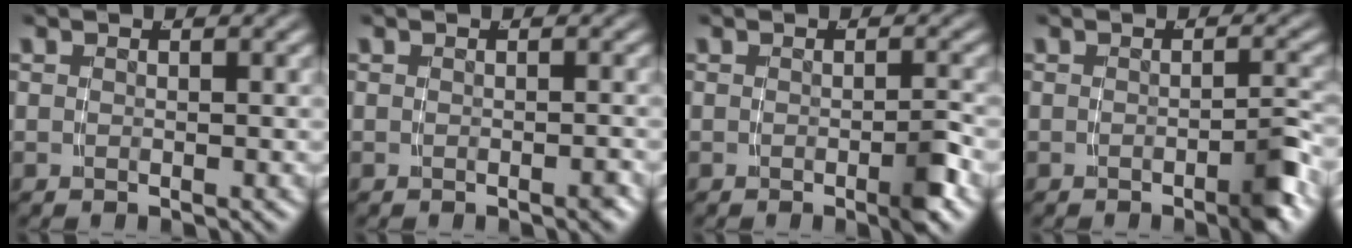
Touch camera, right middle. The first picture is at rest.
{"total": 0.5, "force": [-0.4, 0.1, 0.3], "torque": [-0.004, 0.005, -0.009]}
{"total": 1.8, "force": [-0.9, 0.2, 1.6], "torque": [-0.025, 0.001, -0.019]}
{"total": 2.3, "force": [-1.3, 0.2, 1.9], "torque": [-0.024, 0.003, -0.028]}